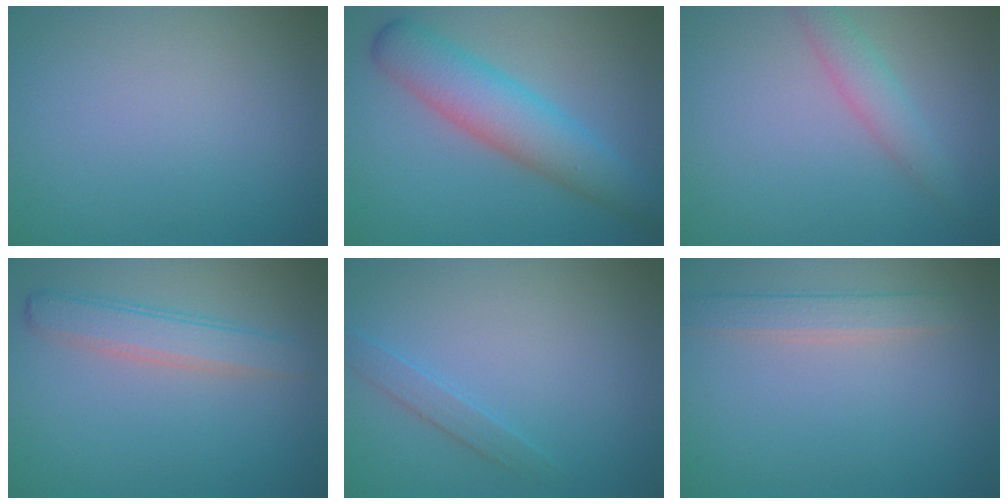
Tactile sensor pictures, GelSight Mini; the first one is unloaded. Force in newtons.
{"total": 5.8, "press": 5.8, "slide": 0.1}
{"total": 2.3, "press": 2.3, "slide": 0.1}
{"total": 3.0, "press": 3.0, "slide": 0.1}
{"total": 1.4, "press": 1.4, "slide": 0.1}
{"total": 2.3, "press": 2.3, "slide": 0.3}